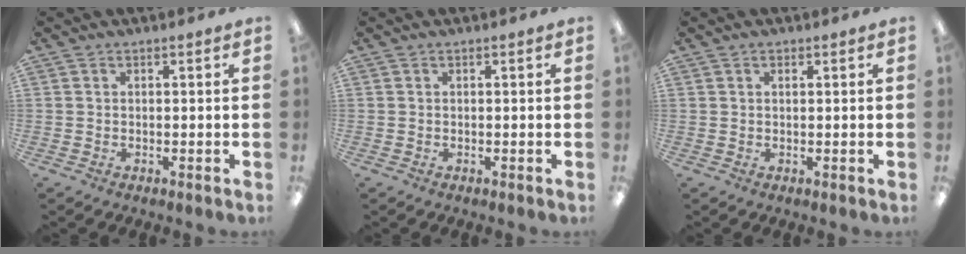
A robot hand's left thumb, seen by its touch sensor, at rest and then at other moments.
{"total": 0.0}
{"total": 0.7, "force": [0.4, 0.3, 0.4], "torque": [-0.008, 0.003, 0.007]}